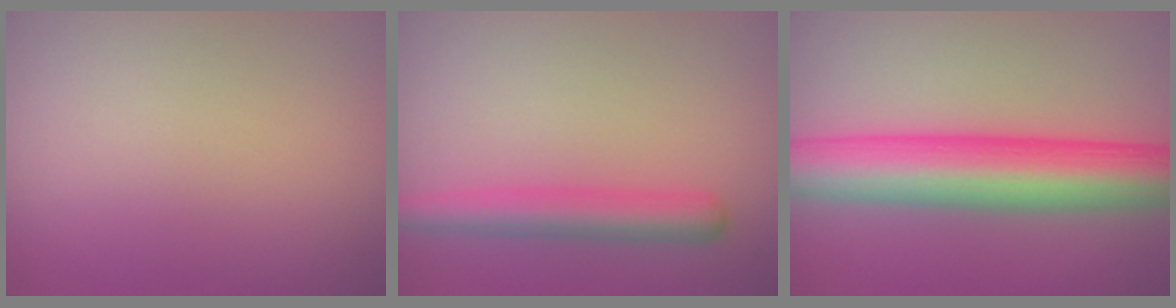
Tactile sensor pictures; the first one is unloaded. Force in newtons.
{"total": 3.4, "press": 3.4, "slide": 0.2}
{"total": 9.7, "press": 9.7, "slide": 0.2}